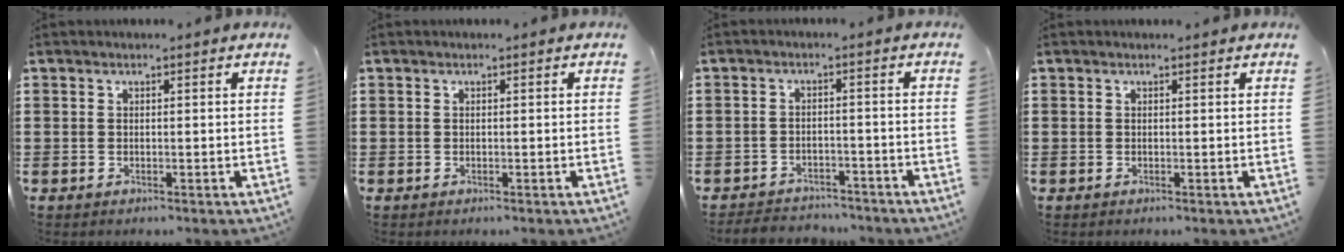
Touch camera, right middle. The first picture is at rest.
{"total": 0.0}
{"total": 3.1, "force": [-3.1, 0.5, -0.2], "torque": [-0.005, -0.003, -0.067]}
{"total": 0.0}